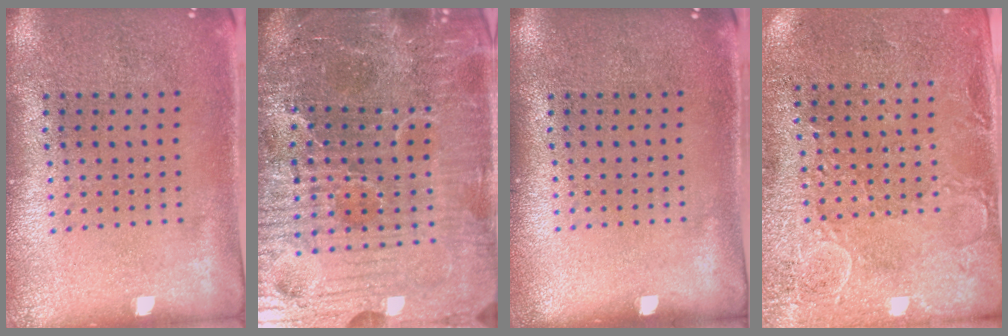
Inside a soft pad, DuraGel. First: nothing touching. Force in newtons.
{"total": 7.3, "press": 6.6, "slide": 3.1}
{"total": 0.0}
{"total": 2.7, "press": 2.5, "slide": 0.9}